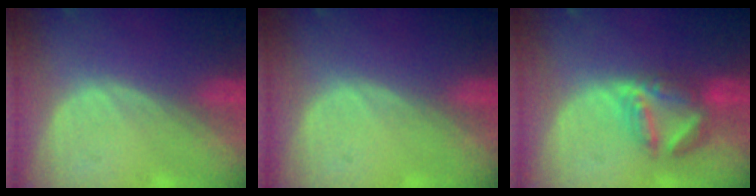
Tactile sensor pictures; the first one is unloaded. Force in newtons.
{"total": 0.0}
{"total": 6.2, "press": 6.2, "slide": 0.7}